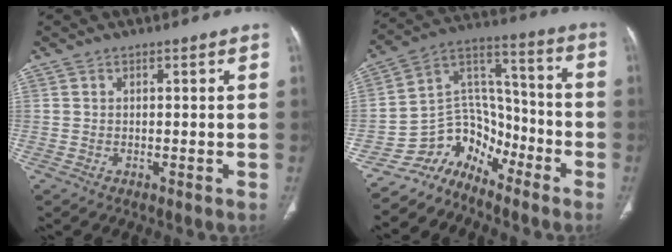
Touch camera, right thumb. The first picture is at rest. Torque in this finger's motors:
{"motor_torque": [0.74, -0.46, 0.15, 0.06, -0.02]}